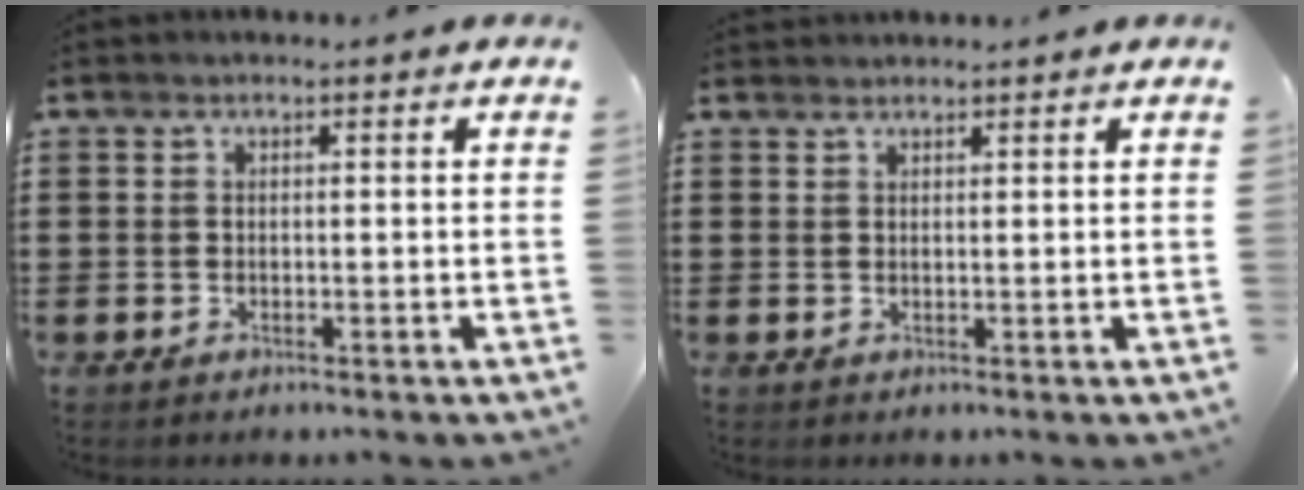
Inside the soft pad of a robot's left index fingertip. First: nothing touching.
{"total": 1.2, "force": [1.2, 0.0, 0.1], "torque": [-0.004, -0.001, 0.024]}